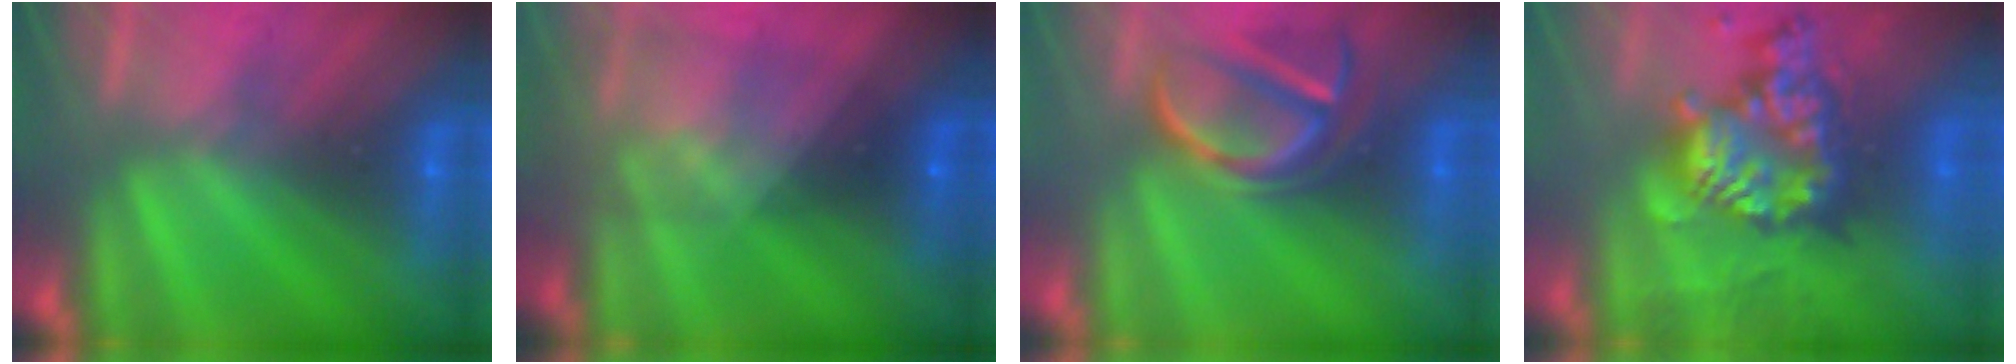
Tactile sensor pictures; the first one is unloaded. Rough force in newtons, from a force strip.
{"total": 5.5}
{"total": 3.8}
{"total": 8.0}